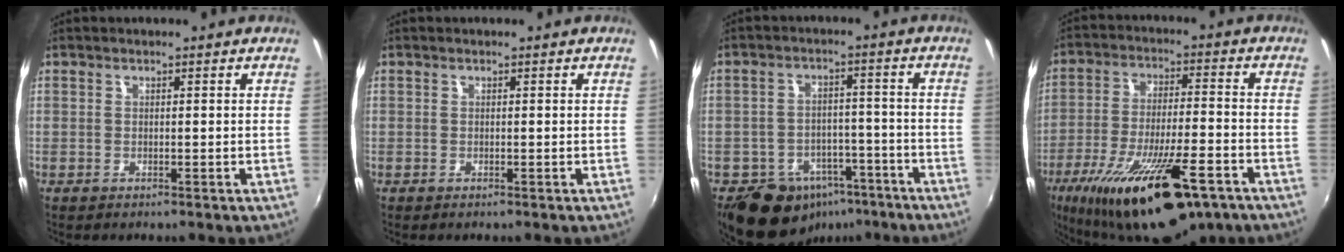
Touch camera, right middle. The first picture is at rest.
{"total": 0.0}
{"total": 13.1, "force": [-8.4, 8.7, 5.1], "torque": [-0.113, 0.016, -0.104]}
{"total": 23.6, "force": [-15.0, 7.1, 16.8], "torque": [-0.308, -0.052, -0.235]}